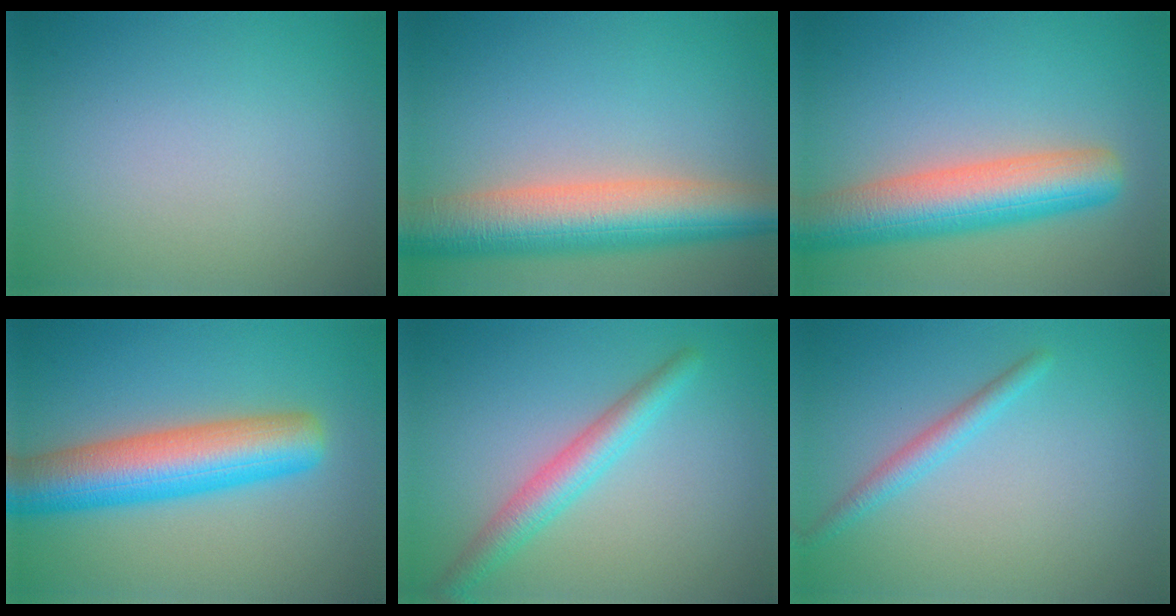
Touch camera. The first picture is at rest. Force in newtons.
{"total": 9.3, "press": 9.3, "slide": 0.4}
{"total": 8.0, "press": 8.0, "slide": 0.5}
{"total": 8.4, "press": 8.4, "slide": 0.2}
{"total": 3.5, "press": 3.5, "slide": 0.2}
{"total": 1.9, "press": 1.9, "slide": 0.2}